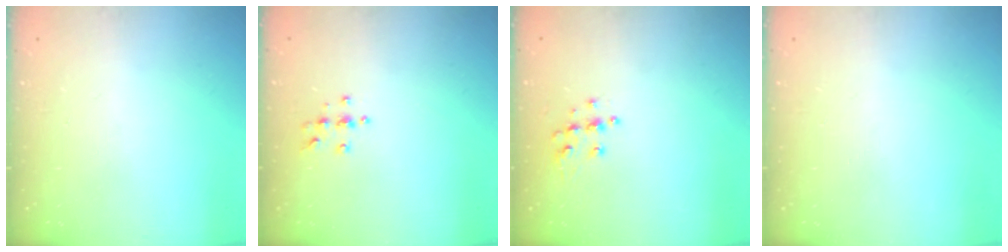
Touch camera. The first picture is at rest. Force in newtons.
{"total": 3.9, "press": 3.9, "slide": 0.3}
{"total": 7.7, "press": 7.7, "slide": 0.3}
{"total": 0.0}